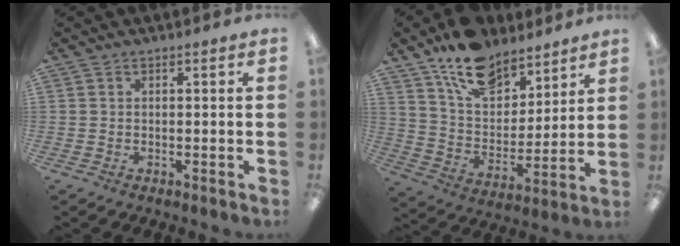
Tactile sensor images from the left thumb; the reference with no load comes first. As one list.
[{"total": 15.5, "force": [11.5, 8.2, 6.3], "torque": [-0.110, -0.069, 0.213]}]